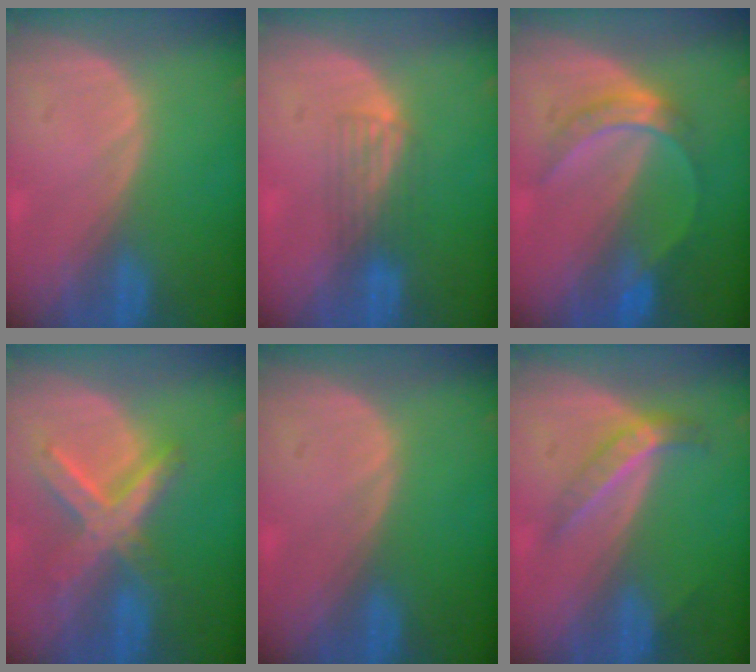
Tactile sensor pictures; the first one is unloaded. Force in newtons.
{"total": 3.2, "press": 3.0, "slide": 1.2}
{"total": 5.1, "press": 5.1, "slide": 0.5}
{"total": 8.0, "press": 7.0, "slide": 4.0}
{"total": 0.0}
{"total": 4.5, "press": 4.1, "slide": 2.0}